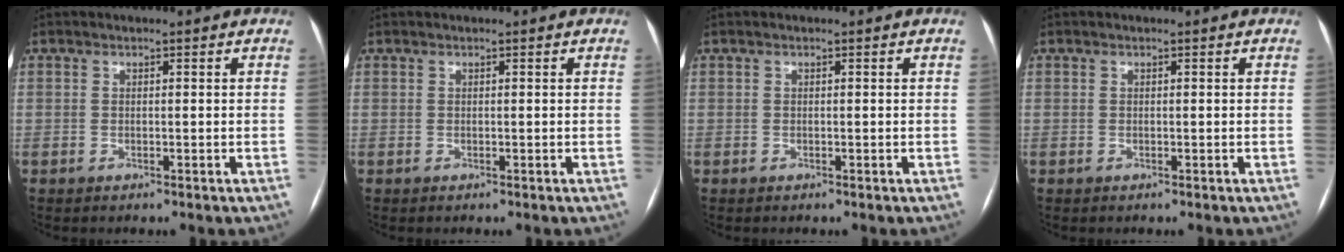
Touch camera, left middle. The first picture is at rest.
{"total": 0.0}
{"total": 0.0}
{"total": 0.0}